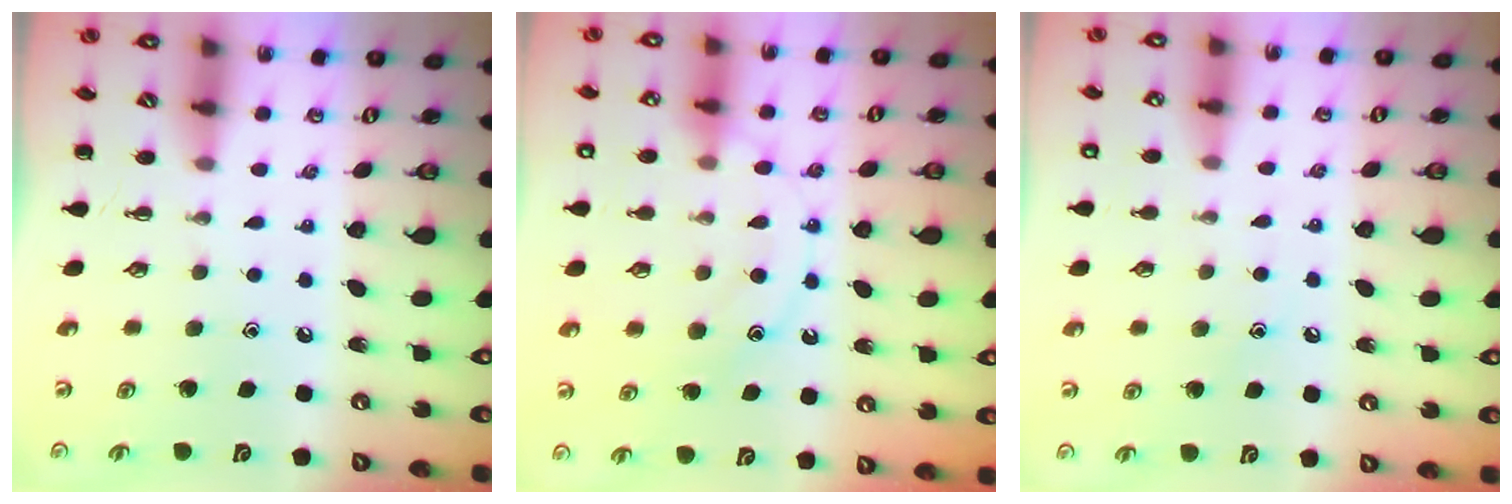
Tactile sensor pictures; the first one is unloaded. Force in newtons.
{"total": 12.8, "press": 12.8, "slide": 0.7}
{"total": 7.0, "press": 6.8, "slide": 1.5}